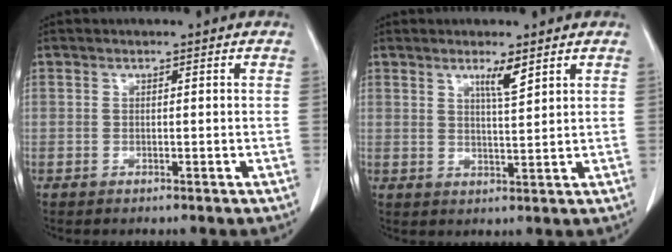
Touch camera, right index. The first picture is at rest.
{"total": 3.3, "force": [2.2, 0.1, 2.5], "torque": [-0.046, -0.005, 0.039]}